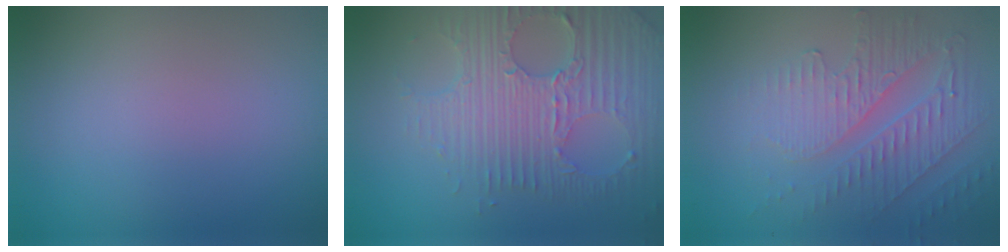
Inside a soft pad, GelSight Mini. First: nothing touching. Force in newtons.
{"total": 7.6, "press": 5.2, "slide": 5.6}
{"total": 5.3, "press": 3.5, "slide": 3.9}